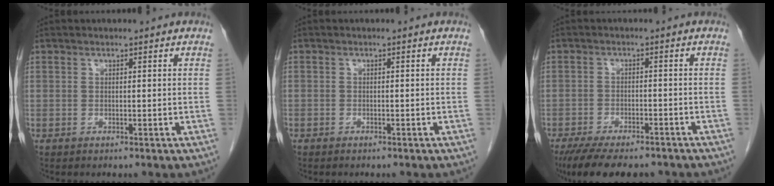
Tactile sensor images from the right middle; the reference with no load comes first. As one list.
[{"total": 0.6, "force": [-0.4, 0.4, 0.0], "torque": [-0.007, 0.003, -0.009]}, {"total": 13.1, "force": [-10.6, 4.1, 6.4], "torque": [-0.122, -0.016, -0.155]}]